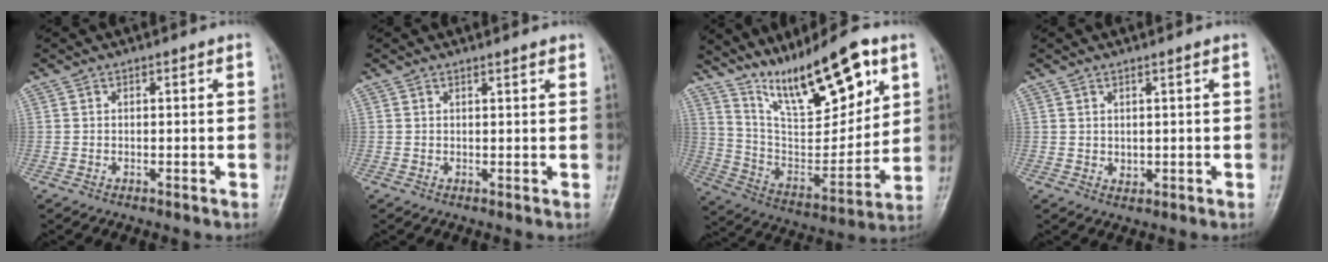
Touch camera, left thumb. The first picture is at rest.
{"total": 1.5, "force": [1.3, 0.2, 0.7], "torque": [-0.006, -0.004, 0.017]}
{"total": 21.6, "force": [13.0, 7.2, 15.8], "torque": [-0.215, -0.058, 0.236]}
{"total": 1.6, "force": [0.9, 0.7, 1.1], "torque": [-0.016, -0.011, 0.021]}